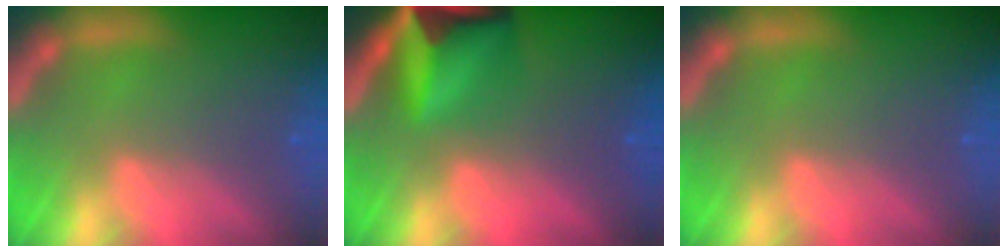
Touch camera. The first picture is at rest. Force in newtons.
{"total": 9.5}
{"total": 0.0}